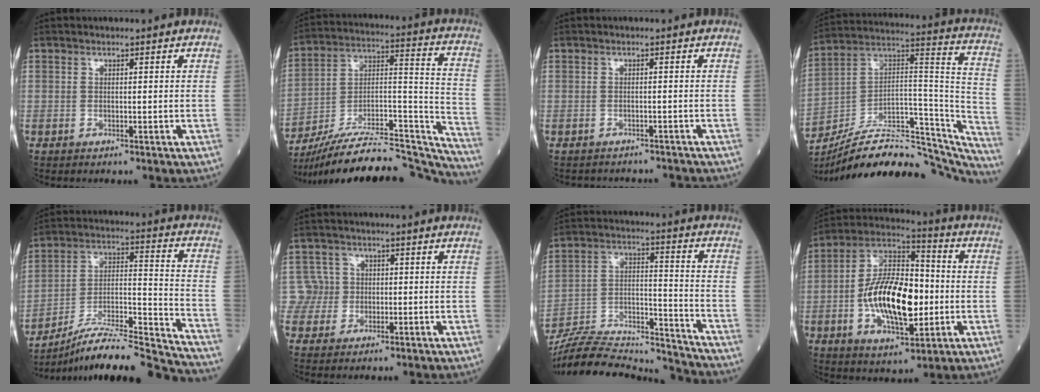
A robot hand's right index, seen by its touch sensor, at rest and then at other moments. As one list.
[{"total": 28.9, "force": [-26.9, 3.5, 9.9], "torque": [-0.120, 0.020, -0.405]}, {"total": 5.9, "force": [-5.7, 1.2, 0.8], "torque": [-0.002, 0.003, -0.068]}, {"total": 29.5, "force": [-25.7, 7.4, 12.5], "torque": [-0.153, 0.034, -0.379]}, {"total": 21.2, "force": [-19.6, -0.8, 7.9], "torque": [-0.124, 0.001, -0.321]}, {"total": 3.5, "force": [0.2, 3.4, -0.8], "torque": [0.036, 0.010, -0.001]}, {"total": 20.7, "force": [-20.0, 1.0, 5.3], "torque": [-0.113, 0.013, -0.326]}, {"total": 17.3, "force": [-2.3, 7.2, 15.5], "torque": [-0.293, 0.012, -0.039]}]